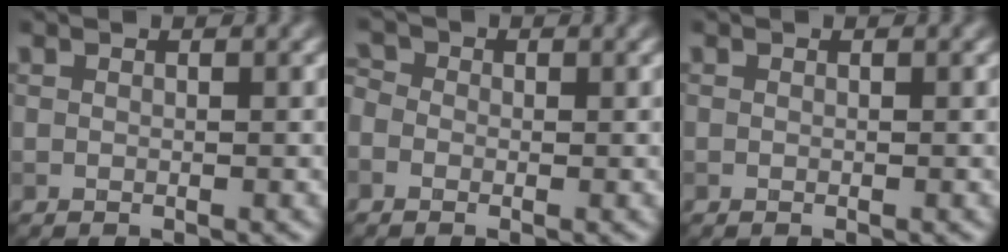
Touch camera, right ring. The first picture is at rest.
{"total": 1.8, "force": [-0.2, 1.5, 0.9], "torque": [-0.014, 0.007, -0.021]}
{"total": 0.0}